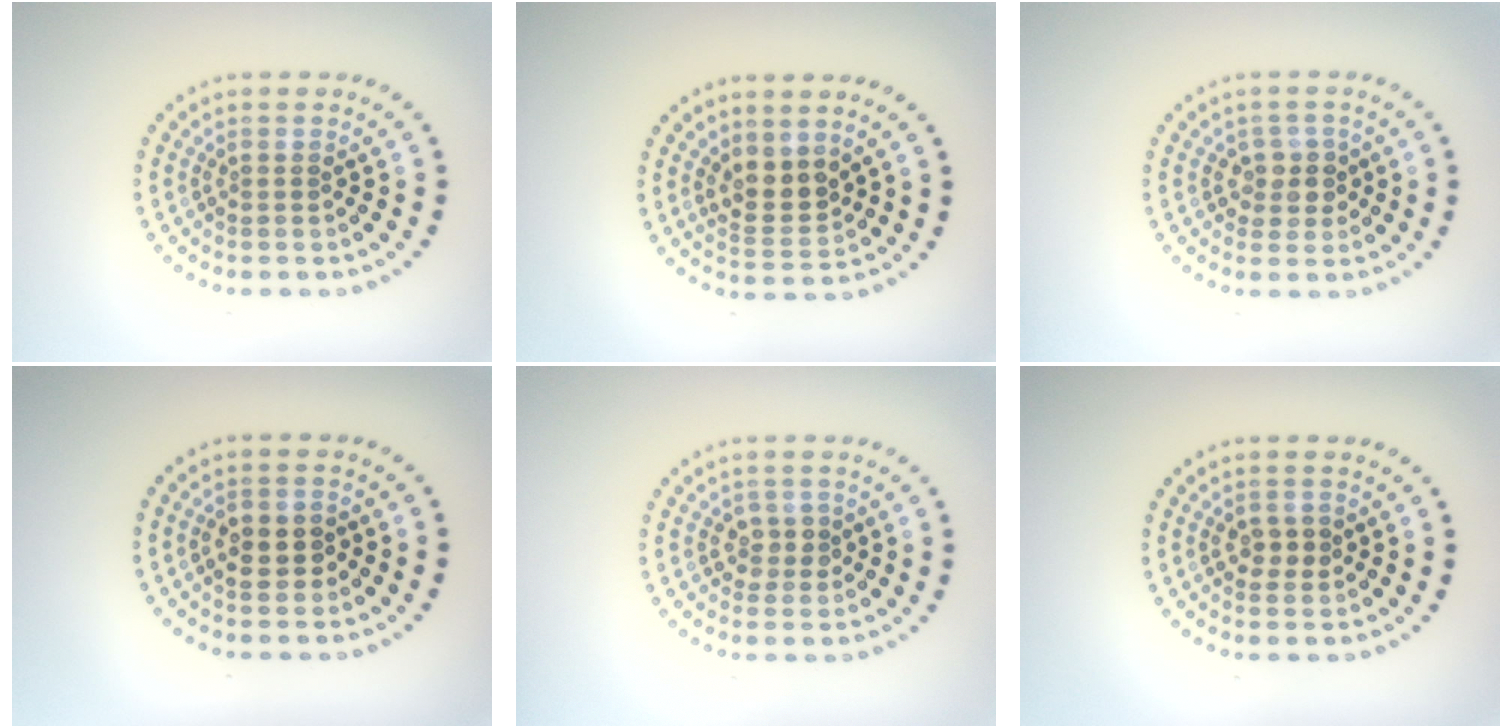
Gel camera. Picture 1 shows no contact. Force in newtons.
{"total": 2.9, "press": 2.7, "slide": 1.2}
{"total": 2.3, "press": 2.1, "slide": 0.8}
{"total": 2.6, "press": 2.5, "slide": 0.5}
{"total": 1.8, "press": 1.7, "slide": 0.4}
{"total": 1.8, "press": 1.8, "slide": 0.2}